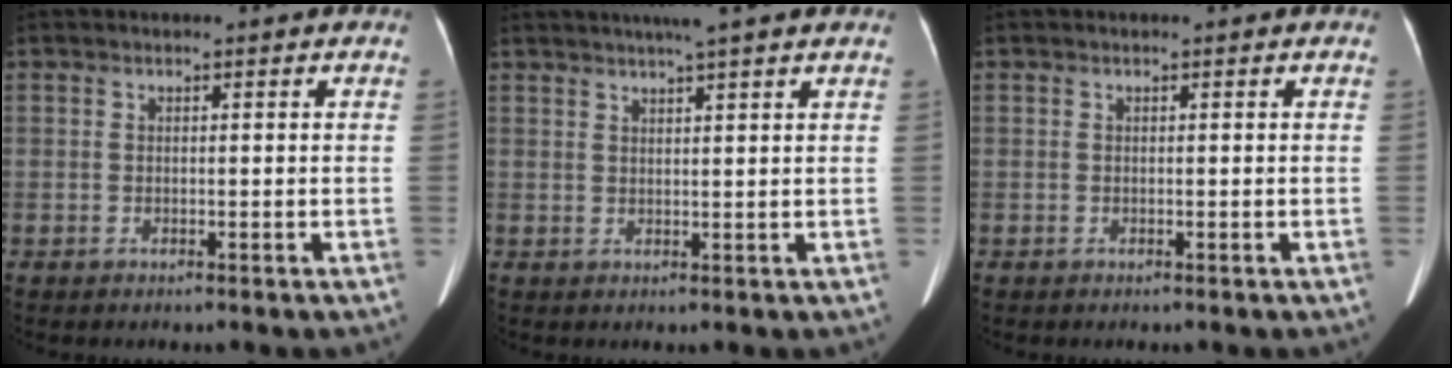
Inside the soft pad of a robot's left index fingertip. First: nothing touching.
{"total": 7.1, "force": [5.7, -0.1, 4.2], "torque": [-0.067, 0.025, 0.077]}
{"total": 0.0}